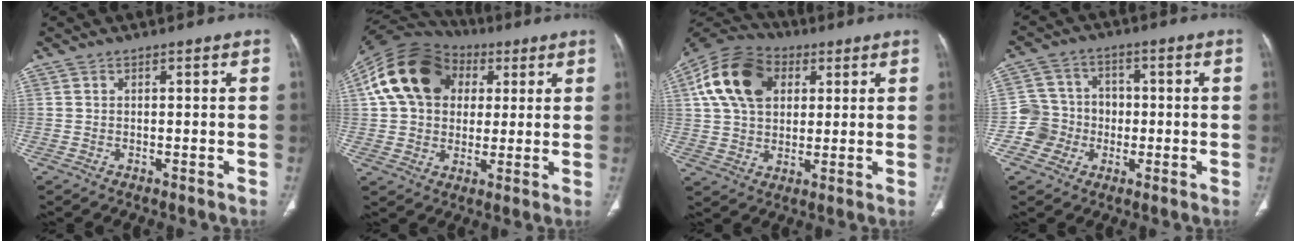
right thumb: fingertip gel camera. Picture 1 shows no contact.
{"total": 18.9, "force": [5.0, 14.4, 11.1], "torque": [-0.196, 0.020, 0.083]}
{"total": 16.2, "force": [4.8, 11.3, 10.5], "torque": [-0.185, 0.010, 0.081]}
{"total": 8.2, "force": [-1.9, 7.9, 1.1], "torque": [0.025, 0.028, -0.040]}